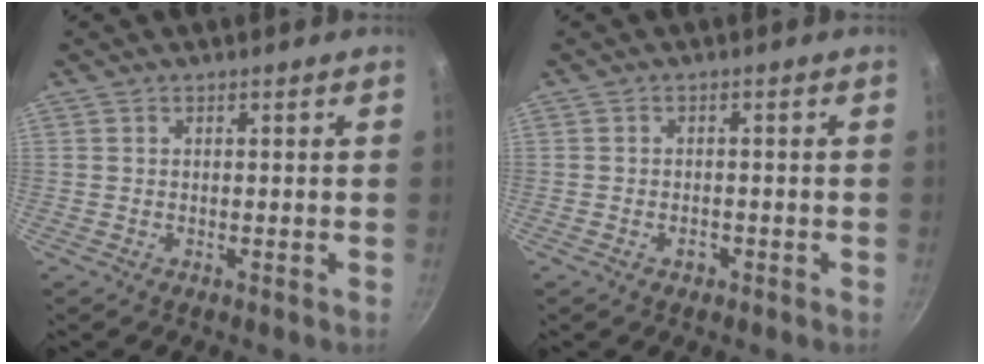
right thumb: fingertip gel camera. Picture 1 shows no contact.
{"total": 1.7, "force": [-0.9, 1.2, 0.8], "torque": [-0.008, 0.009, -0.012]}